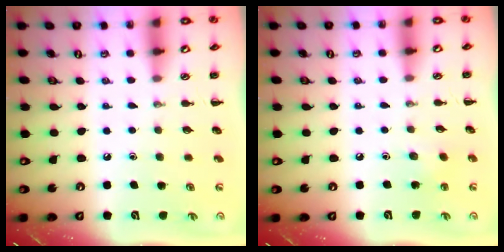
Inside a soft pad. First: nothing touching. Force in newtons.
{"total": 2.1, "press": 2.0, "slide": 0.8}